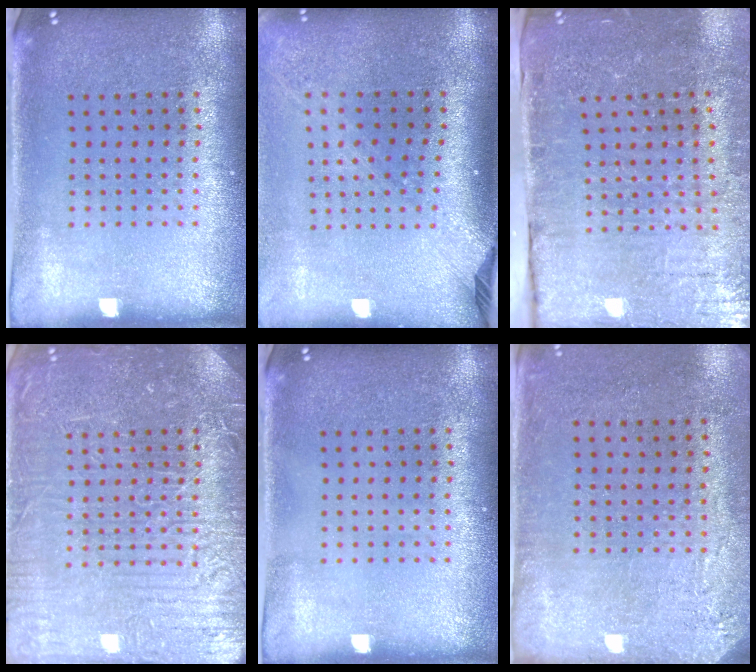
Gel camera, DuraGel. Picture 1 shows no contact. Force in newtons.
{"total": 2.3, "press": 1.7, "slide": 1.6}
{"total": 4.2, "press": 4.1, "slide": 1.0}
{"total": 7.7, "press": 7.6, "slide": 1.0}
{"total": 0.0}
{"total": 2.8, "press": 2.4, "slide": 1.6}